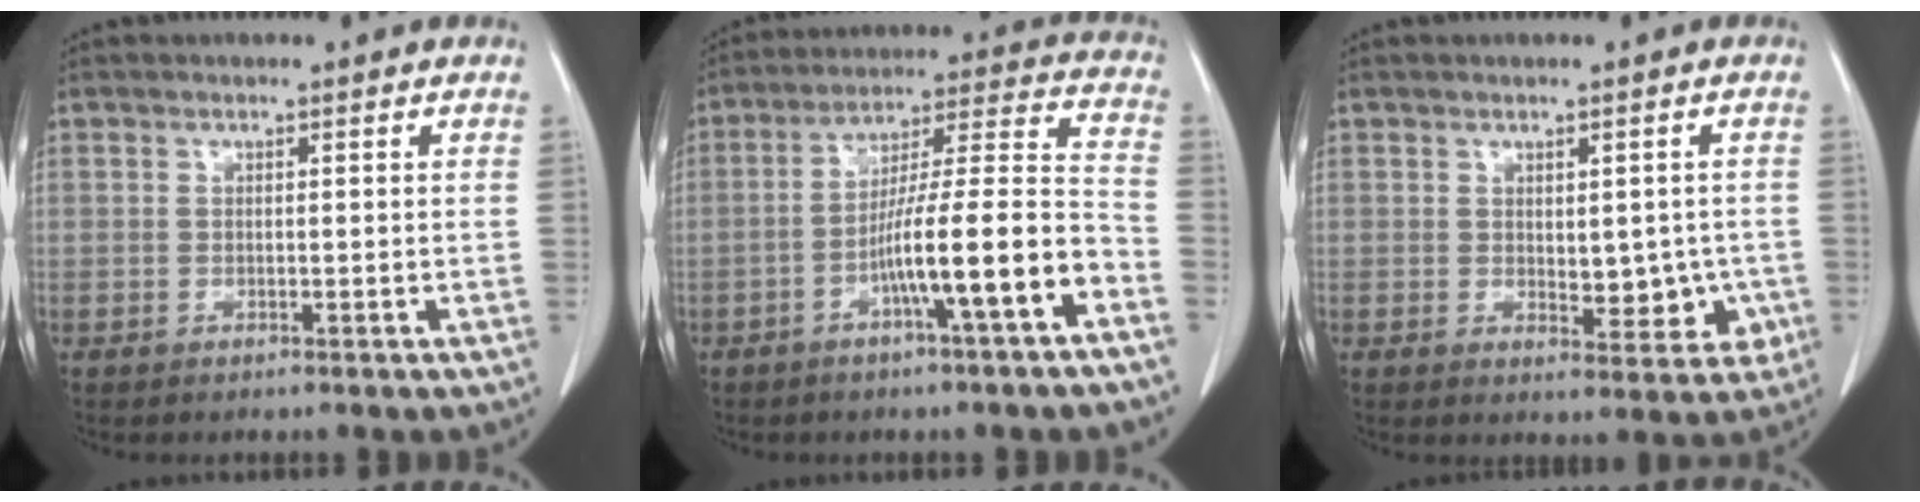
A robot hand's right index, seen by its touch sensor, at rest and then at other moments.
{"total": 13.2, "force": [-5.6, 0.1, 12.0], "torque": [-0.198, 0.014, -0.092]}
{"total": 6.1, "force": [-0.6, 3.3, 5.1], "torque": [-0.052, -0.001, 0.003]}